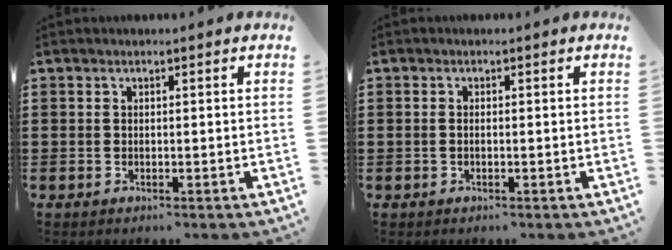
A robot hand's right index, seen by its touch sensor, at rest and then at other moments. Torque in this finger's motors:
{"motor_torque": [-0.09, 0.06, 0.02, -0.01]}